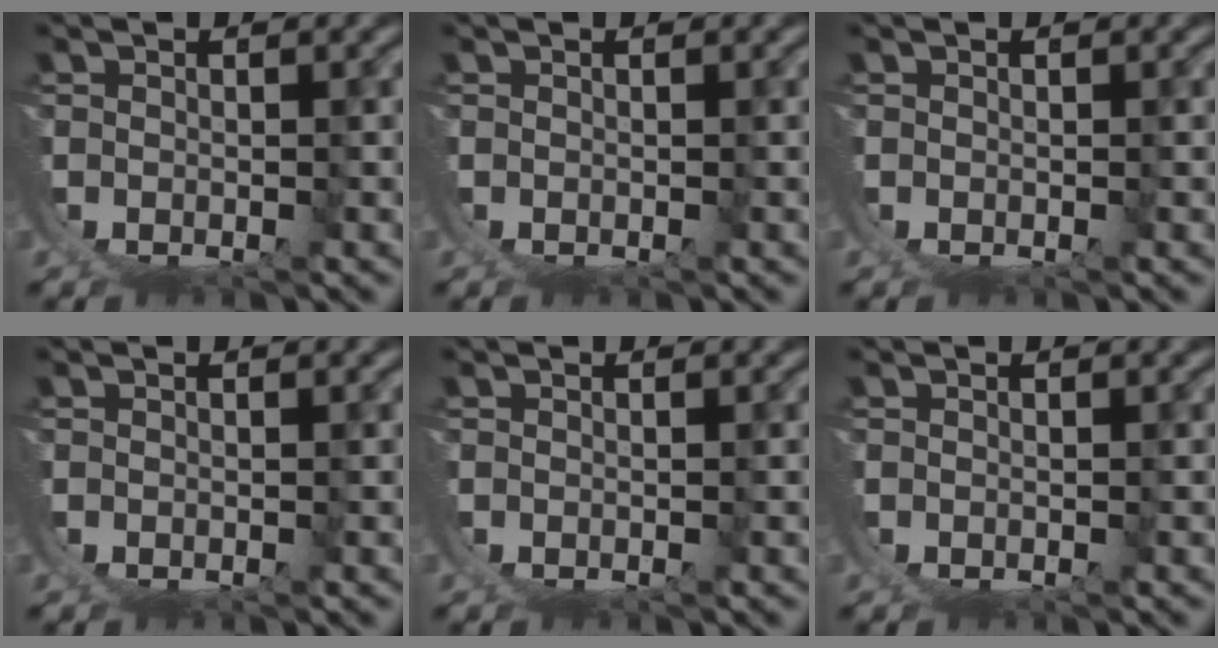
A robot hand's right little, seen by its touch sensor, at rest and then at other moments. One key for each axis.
{"total": 0.0}
{"total": 0.0}
{"total": 0.0}
{"total": 0.0}
{"total": 0.0}